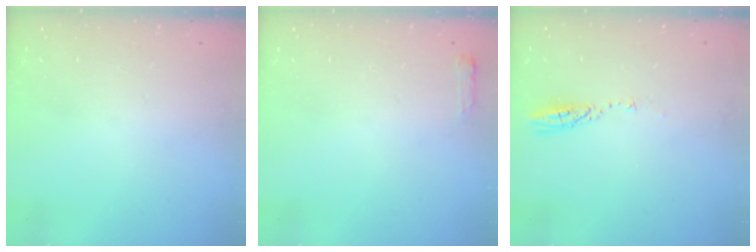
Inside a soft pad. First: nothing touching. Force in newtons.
{"total": 2.7, "press": 2.6, "slide": 0.5}
{"total": 3.7, "press": 3.6, "slide": 0.3}